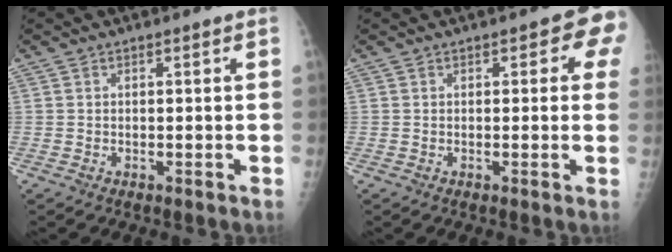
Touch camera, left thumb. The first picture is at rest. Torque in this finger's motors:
{"motor_torque": [0.01, 0.23, 0.01, -0.40, 0.12]}